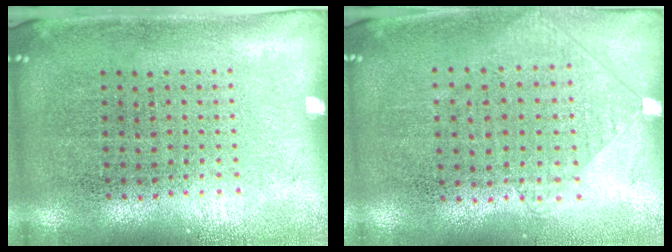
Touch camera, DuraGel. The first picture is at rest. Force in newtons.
{"total": 0.9, "press": 0.8, "slide": 0.3}